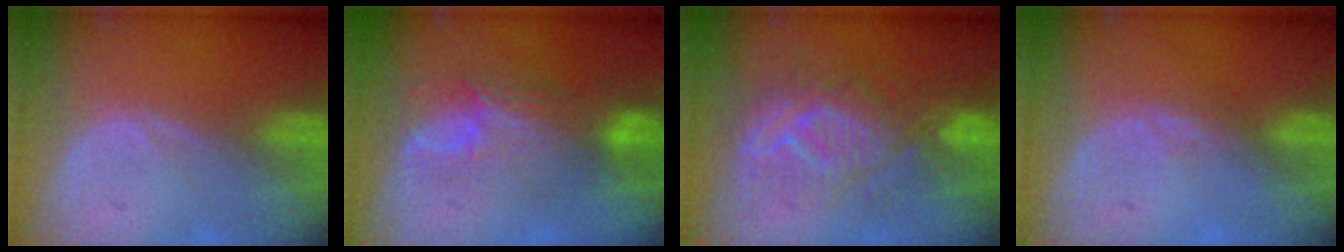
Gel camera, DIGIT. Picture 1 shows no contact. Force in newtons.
{"total": 7.7, "press": 7.5, "slide": 1.7}
{"total": 9.2, "press": 9.2, "slide": 0.2}
{"total": 1.1, "press": 1.0, "slide": 0.5}